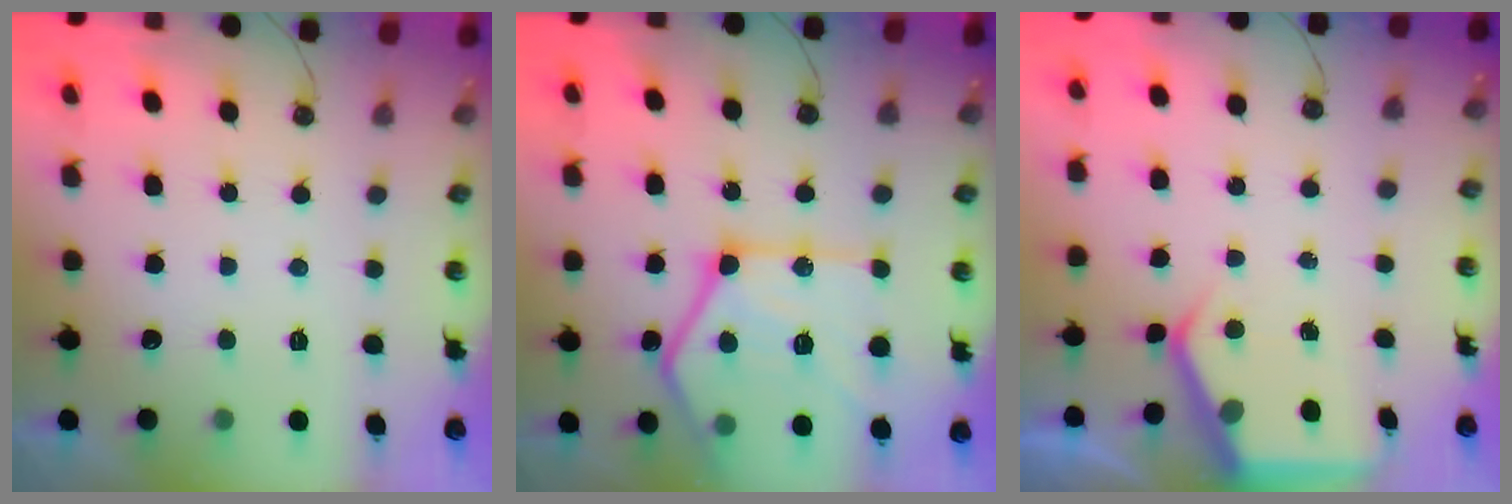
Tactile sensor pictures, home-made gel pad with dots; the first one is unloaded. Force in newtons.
{"total": 25.8, "press": 25.7, "slide": 2.6}
{"total": 5.3, "press": 5.3, "slide": 0.5}